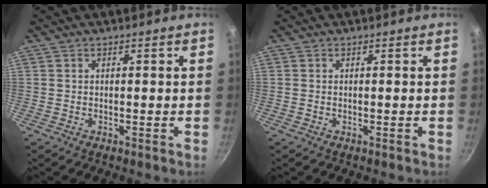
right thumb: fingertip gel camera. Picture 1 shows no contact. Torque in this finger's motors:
{"motor_torque": [-0.51, 0.18, -0.30, 0.17, 0.02]}